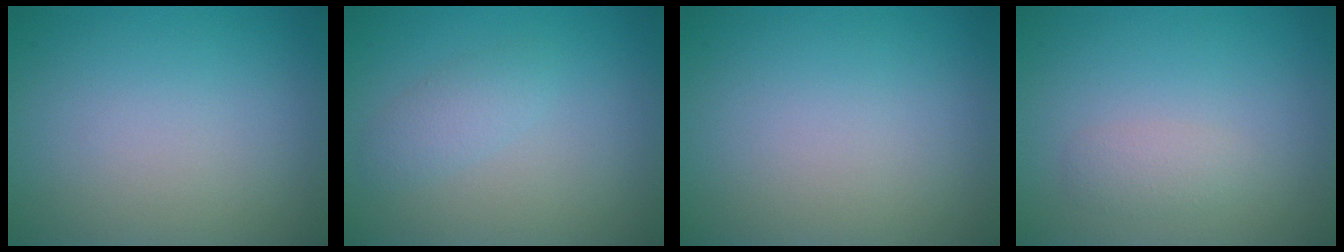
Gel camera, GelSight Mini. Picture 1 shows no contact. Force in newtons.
{"total": 1.5, "press": 1.5, "slide": 0.0}
{"total": 0.0}
{"total": 1.3, "press": 1.3, "slide": 0.1}